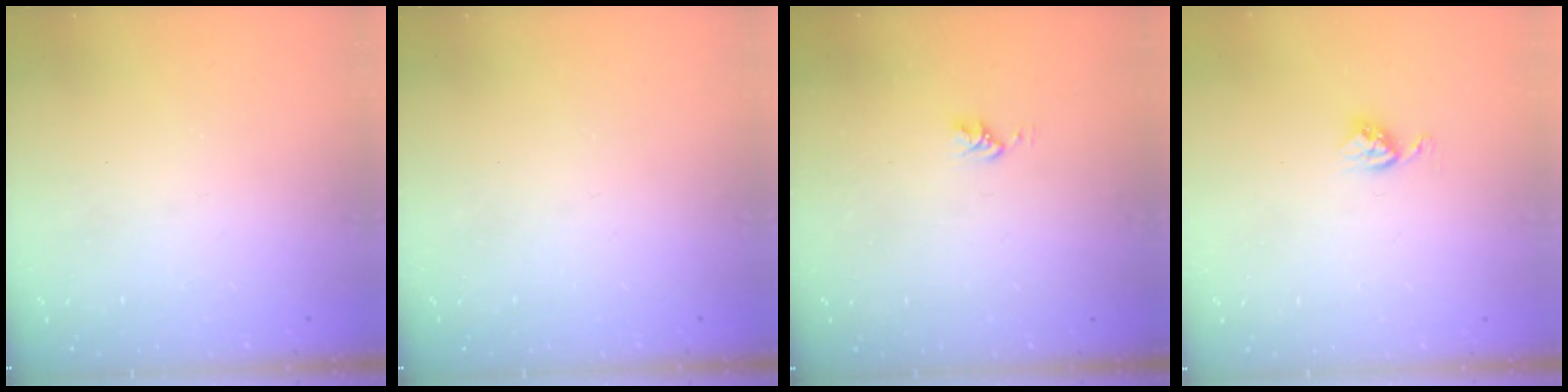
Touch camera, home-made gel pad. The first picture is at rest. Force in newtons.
{"total": 0.0}
{"total": 3.0, "press": 3.0, "slide": 0.4}
{"total": 3.5, "press": 3.5, "slide": 0.5}